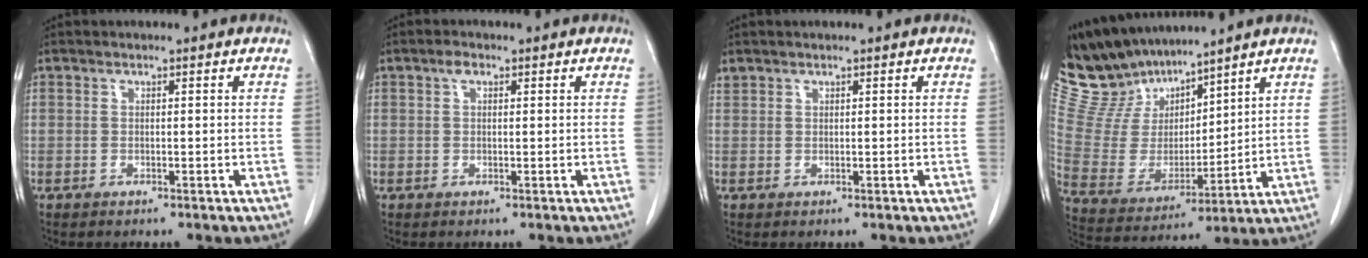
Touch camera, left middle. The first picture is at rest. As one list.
[{"total": 1.3, "force": [0.6, 0.7, 0.8], "torque": [-0.016, 0.008, 0.010]}, {"total": 0.6, "force": [0.6, 0.2, -0.1], "torque": [-0.003, 0.007, 0.013]}, {"total": 13.5, "force": [12.6, 3.8, 3.2], "torque": [-0.089, 0.011, 0.262]}]